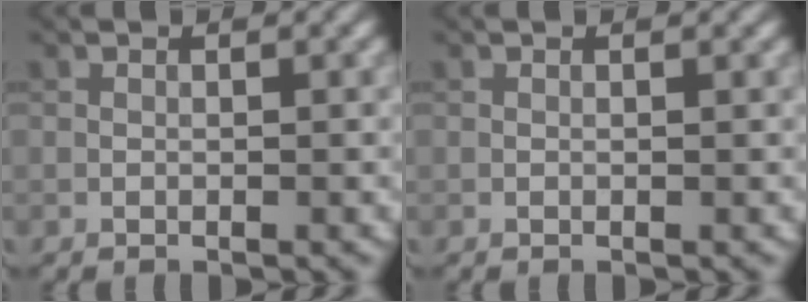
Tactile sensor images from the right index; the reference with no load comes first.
{"total": 0.0}